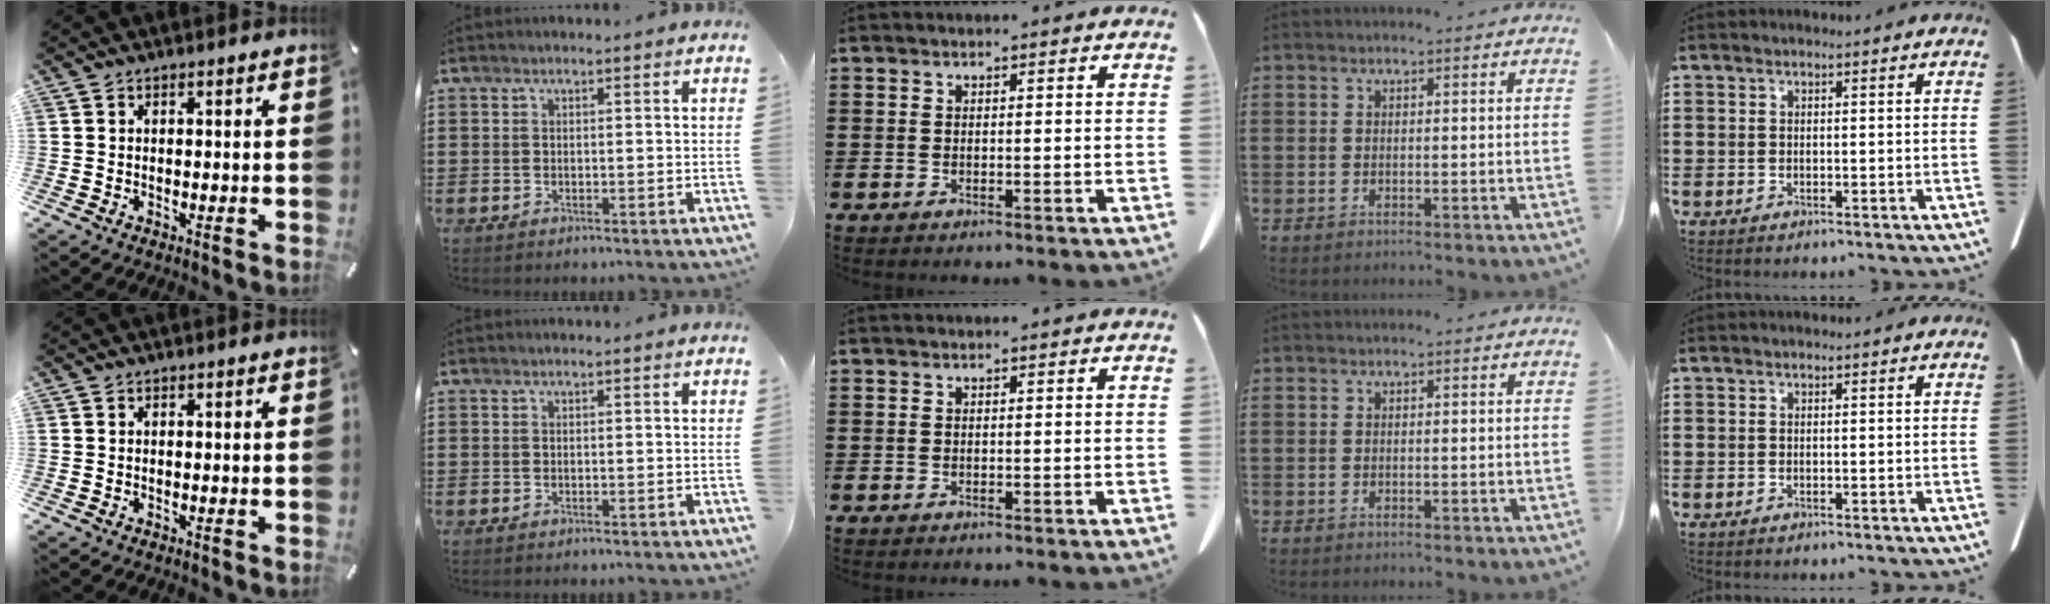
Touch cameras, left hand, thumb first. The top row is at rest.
{}